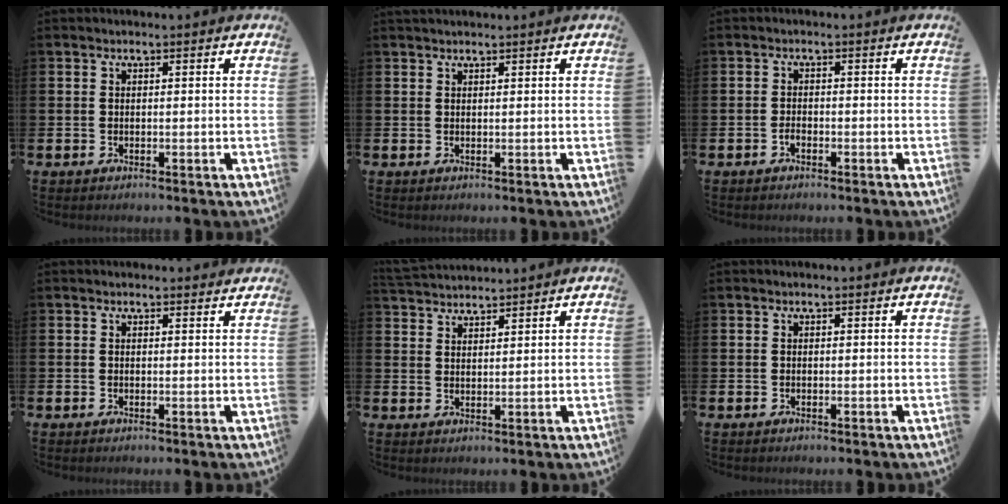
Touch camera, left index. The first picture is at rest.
{"total": 0.9, "force": [0.9, 0.1, 0.2], "torque": [0.005, -0.001, 0.014]}
{"total": 1.0, "force": [-0.7, 0.5, 0.5], "torque": [-0.017, 0.000, -0.012]}
{"total": 0.7, "force": [0.6, 0.3, 0.2], "torque": [0.008, -0.001, 0.008]}
{"total": 3.2, "force": [3.2, 0.4, 0.0], "torque": [-0.017, -0.011, 0.061]}
{"total": 0.0}